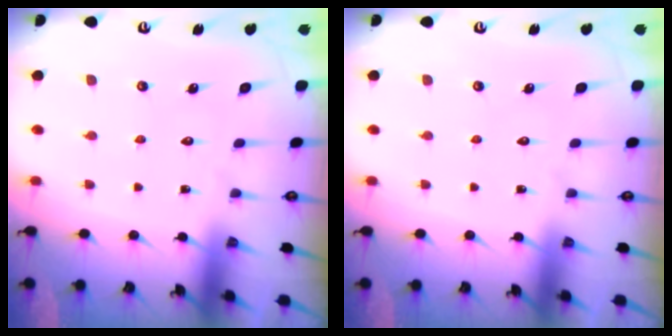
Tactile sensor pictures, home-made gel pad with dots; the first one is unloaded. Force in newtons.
{"total": 0.0}